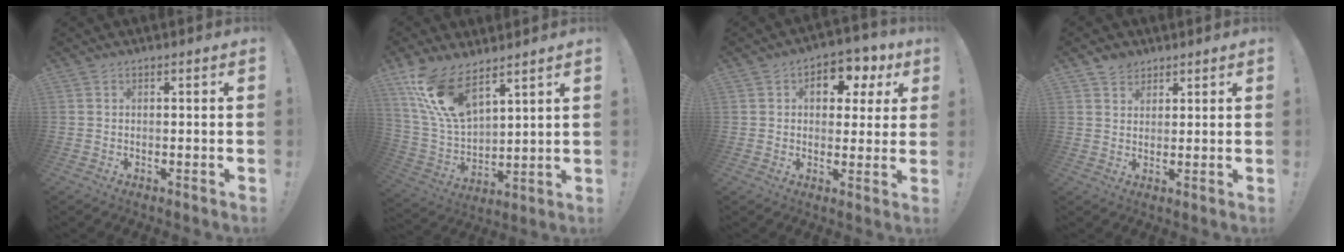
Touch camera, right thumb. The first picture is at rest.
{"total": 15.5, "force": [10.6, 6.5, 9.3], "torque": [-0.210, -0.064, 0.200]}
{"total": 9.1, "force": [3.2, 6.2, 5.8], "torque": [-0.070, -0.008, 0.057]}
{"total": 3.9, "force": [2.9, 2.5, 0.4], "torque": [0.002, -0.016, 0.052]}